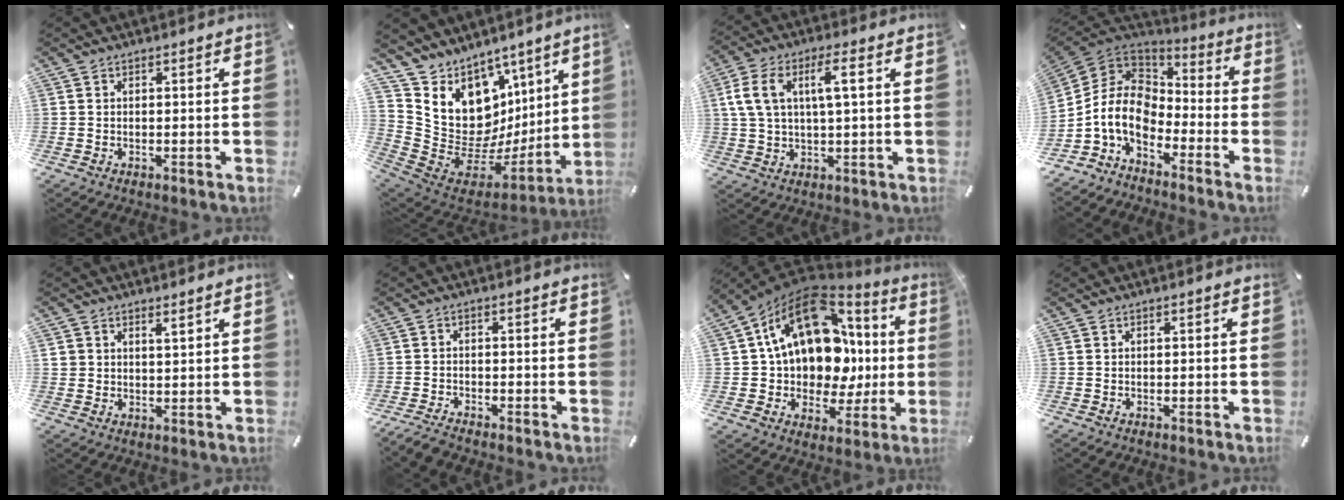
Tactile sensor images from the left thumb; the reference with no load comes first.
{"total": 11.7, "force": [4.1, 10.5, 3.1], "torque": [-0.043, -0.099, 0.098]}
{"total": 9.0, "force": [2.6, 4.0, 7.6], "torque": [-0.166, 0.007, 0.042]}
{"total": 11.1, "force": [-4.8, 7.2, 6.9], "torque": [-0.178, 0.006, -0.102]}
{"total": 2.7, "force": [1.6, 2.0, 0.7], "torque": [-0.010, -0.001, 0.029]}
{"total": 3.0, "force": [-2.7, 0.7, 1.1], "torque": [-0.030, 0.009, -0.056]}
{"total": 20.9, "force": [5.2, 14.5, 14.1], "torque": [-0.236, -0.041, 0.090]}
{"total": 0.0}